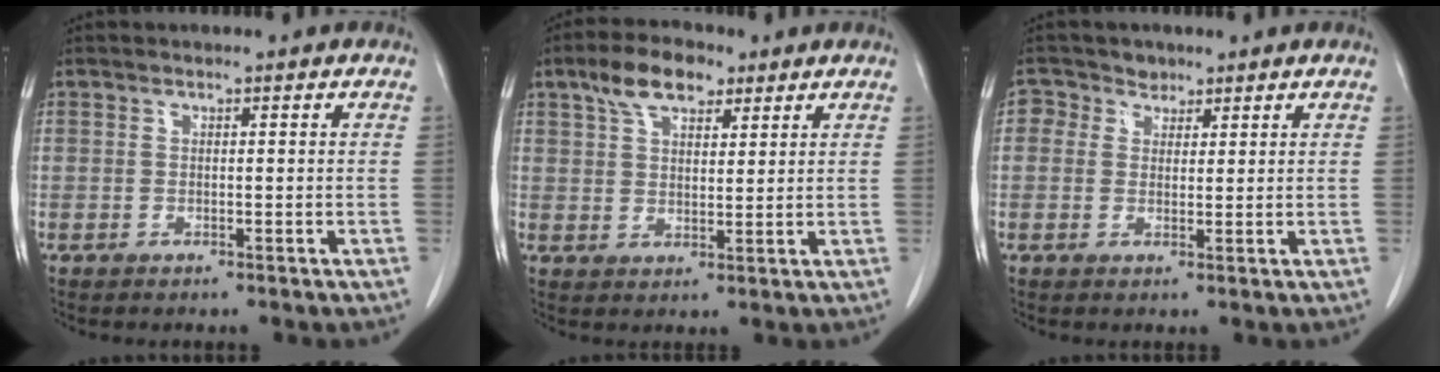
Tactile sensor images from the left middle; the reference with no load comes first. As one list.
[{"total": 7.2, "force": [4.5, 3.3, 4.5], "torque": [-0.086, 0.020, 0.082]}, {"total": 3.0, "force": [1.7, 2.5, 0.1], "torque": [0.004, 0.012, 0.025]}]